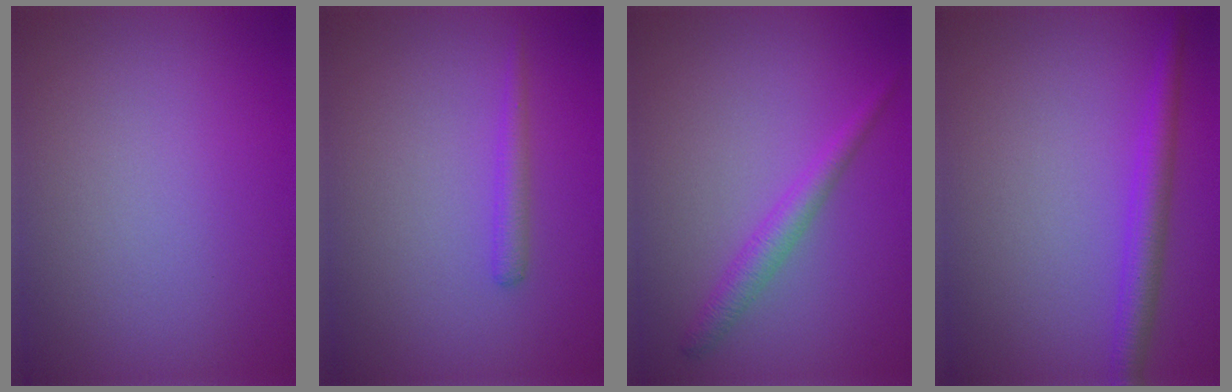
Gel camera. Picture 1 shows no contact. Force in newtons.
{"total": 1.3, "press": 1.3, "slide": 0.1}
{"total": 2.2, "press": 2.2, "slide": 0.1}
{"total": 2.9, "press": 2.9, "slide": 0.1}